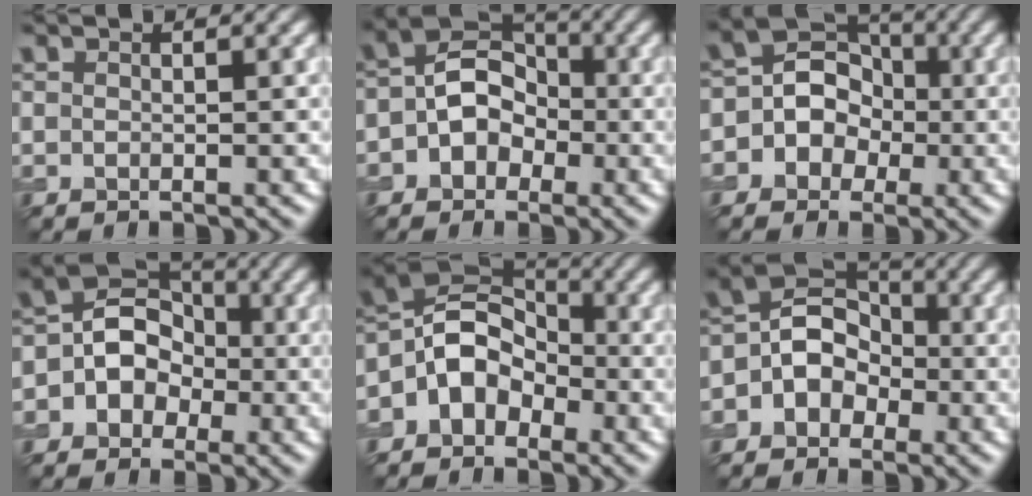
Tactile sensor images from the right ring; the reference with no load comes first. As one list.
[{"total": 4.8, "force": [-0.8, 3.8, 2.8], "torque": [-0.019, 0.012, -0.024]}, {"total": 6.0, "force": [-0.6, 5.5, 2.4], "torque": [-0.005, 0.030, -0.033]}, {"total": 5.7, "force": [-0.6, 4.9, 2.8], "torque": [-0.010, 0.019, -0.026]}, {"total": 5.7, "force": [-2.3, 4.1, 3.2], "torque": [-0.046, 0.015, -0.057]}, {"total": 5.2, "force": [-0.9, 4.4, 2.7], "torque": [-0.014, 0.016, -0.034]}]